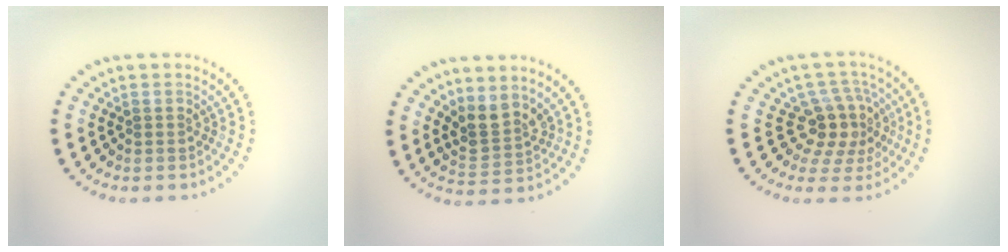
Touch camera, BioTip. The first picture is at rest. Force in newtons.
{"total": 2.8, "press": 2.2, "slide": 1.7}
{"total": 4.0, "press": 3.3, "slide": 2.3}